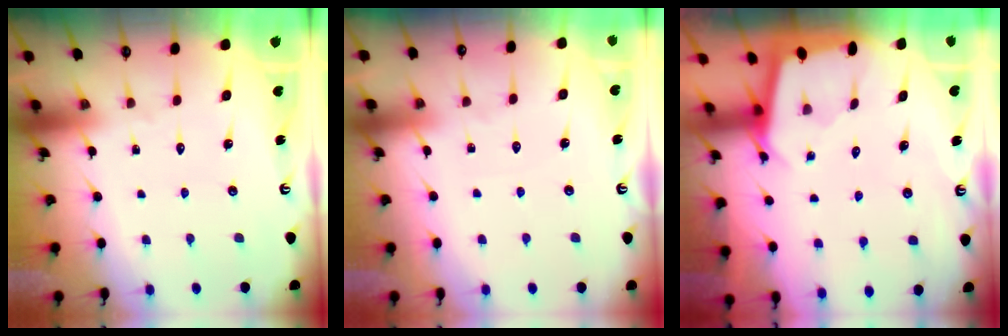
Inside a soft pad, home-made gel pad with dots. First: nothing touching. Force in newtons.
{"total": 1.8, "press": 1.8, "slide": 0.3}
{"total": 2.0, "press": 2.0, "slide": 0.2}